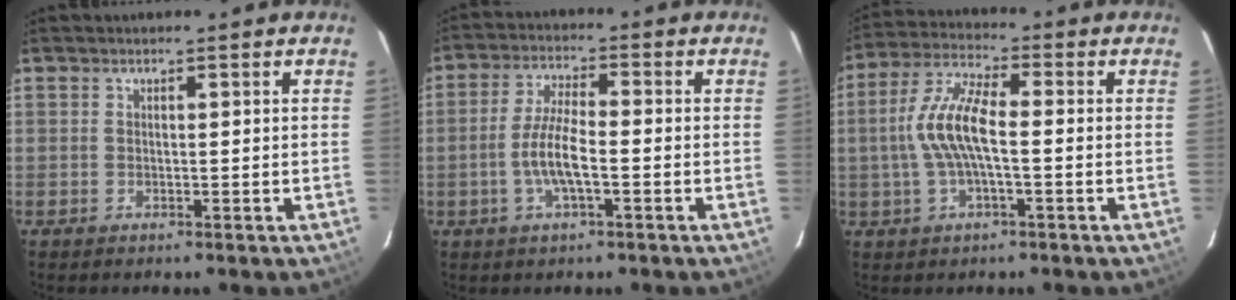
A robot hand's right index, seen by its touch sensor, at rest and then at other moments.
{"total": 7.3, "force": [-2.1, 1.7, 6.8], "torque": [-0.140, 0.004, -0.042]}
{"total": 10.1, "force": [-0.9, 3.0, 9.6], "torque": [-0.203, 0.012, -0.019]}